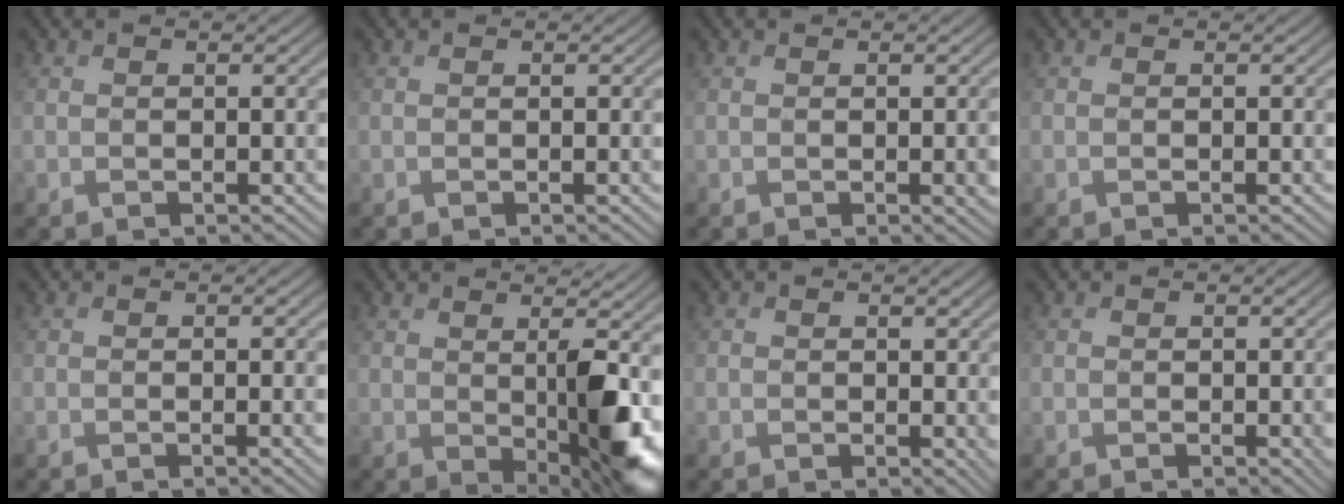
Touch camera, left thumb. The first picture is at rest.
{"total": 0.0}
{"total": 1.2, "force": [-0.2, 0.5, 1.1], "torque": [-0.013, -0.007, -0.002]}
{"total": 0.7, "force": [-0.5, 0.3, 0.3], "torque": [-0.004, -0.005, -0.013]}
{"total": 2.3, "force": [-0.2, 0.4, 2.2], "torque": [-0.033, 0.000, -0.005]}
{"total": 7.1, "force": [0.6, 2.6, 6.6], "torque": [-0.102, -0.011, 0.013]}
{"total": 1.3, "force": [0.4, 0.8, 0.9], "torque": [-0.012, -0.004, 0.009]}
{"total": 0.8, "force": [0.1, 0.5, 0.6], "torque": [-0.007, -0.004, 0.001]}